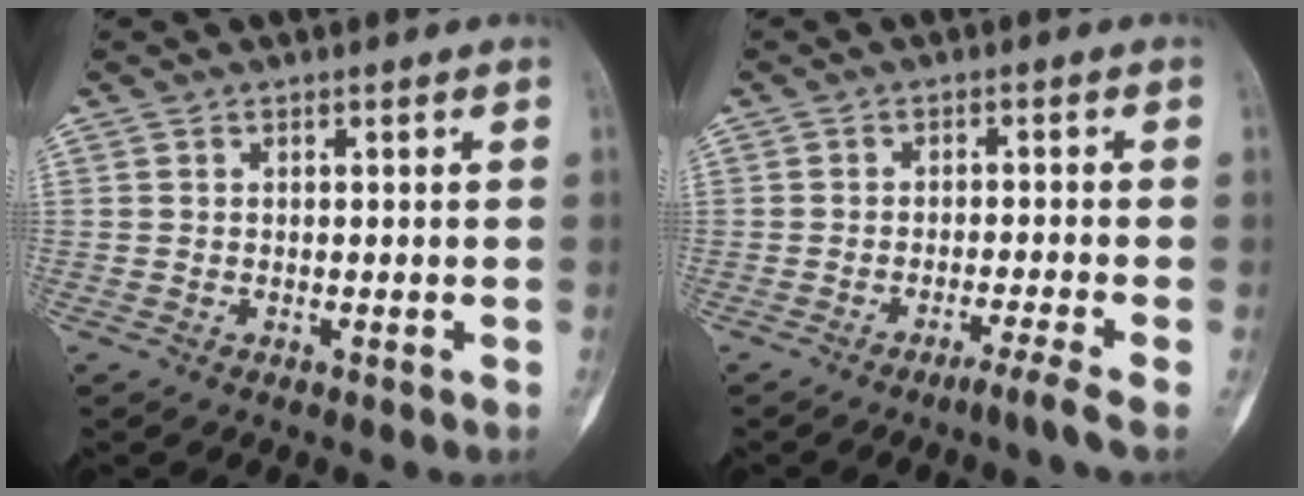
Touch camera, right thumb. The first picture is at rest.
{"total": 3.4, "force": [-2.4, -1.3, 2.0], "torque": [-0.050, 0.006, -0.048]}